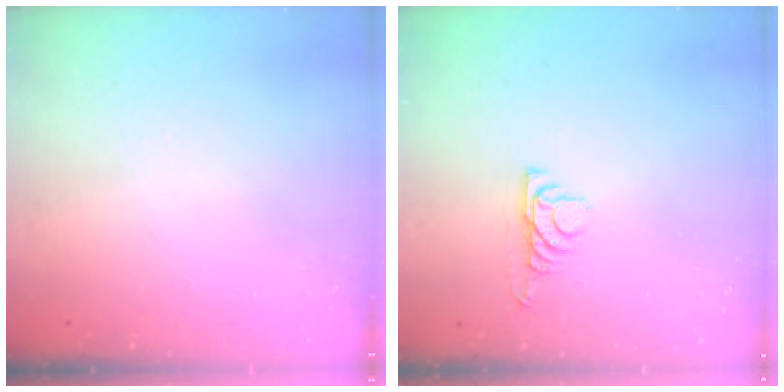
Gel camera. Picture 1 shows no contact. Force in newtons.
{"total": 5.0, "press": 4.9, "slide": 0.7}